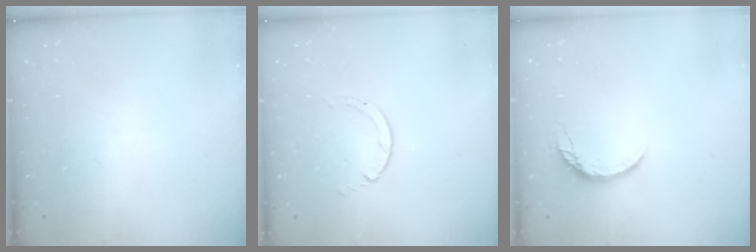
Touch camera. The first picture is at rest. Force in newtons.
{"total": 0.9, "press": 0.9, "slide": 0.1}
{"total": 5.3, "press": 5.2, "slide": 0.6}